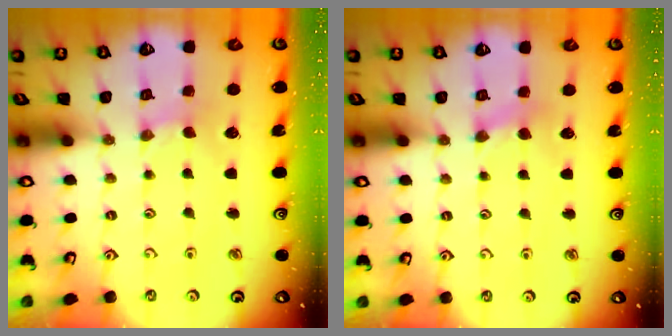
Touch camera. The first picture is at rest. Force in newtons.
{"total": 2.5, "press": 2.5, "slide": 0.5}